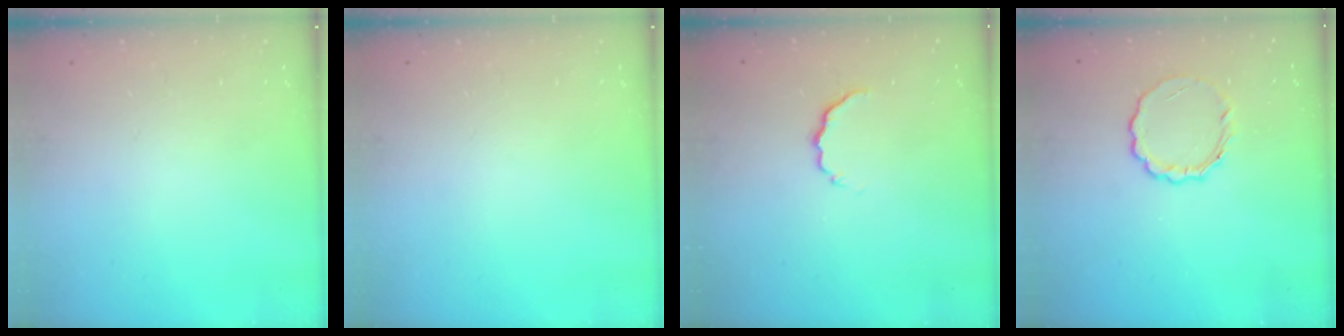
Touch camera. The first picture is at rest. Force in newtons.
{"total": 0.0}
{"total": 4.4, "press": 4.3, "slide": 1.0}
{"total": 4.5, "press": 4.4, "slide": 0.7}